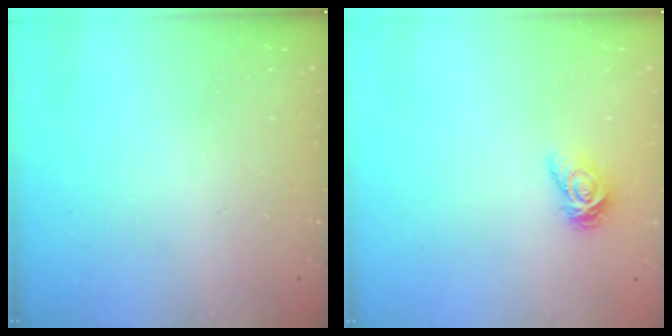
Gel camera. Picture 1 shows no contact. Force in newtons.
{"total": 5.1, "press": 5.1, "slide": 0.2}